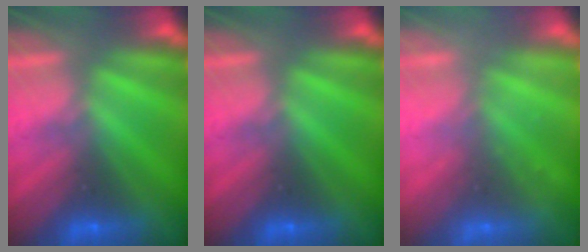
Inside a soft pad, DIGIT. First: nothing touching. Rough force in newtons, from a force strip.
{"total": 0.0}
{"total": 2.3}